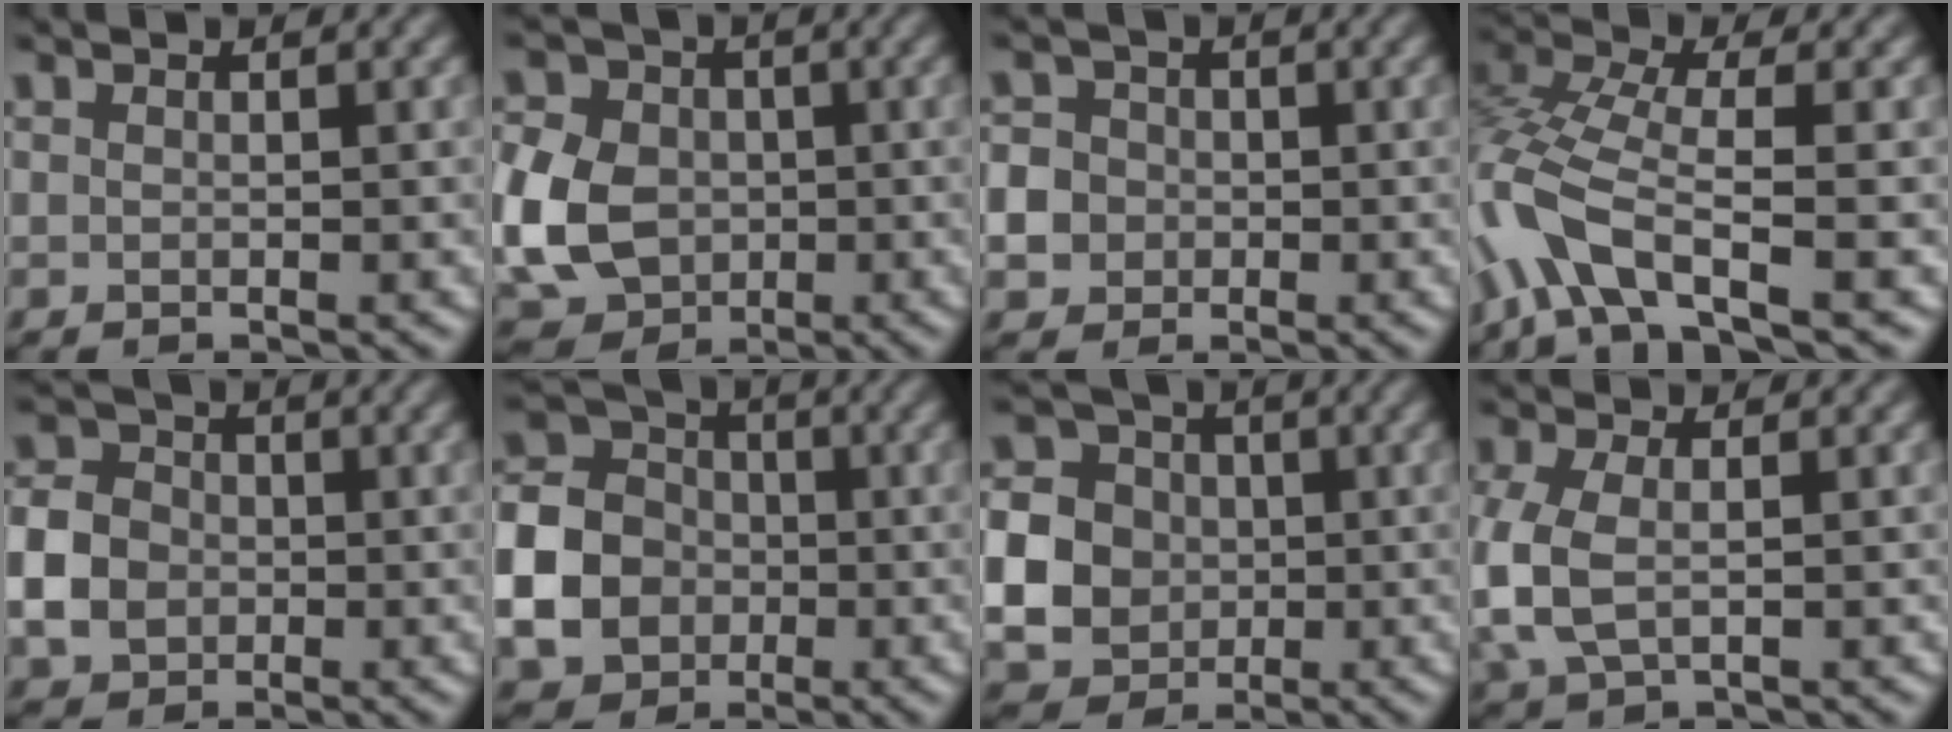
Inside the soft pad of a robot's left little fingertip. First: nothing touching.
{"total": 10.0, "force": [-1.5, 8.0, 5.8], "torque": [-0.132, -0.007, -0.041]}
{"total": 7.1, "force": [-1.4, 6.6, 2.1], "torque": [-0.041, 0.014, -0.050]}
{"total": 6.9, "force": [-3.6, 2.4, 5.4], "torque": [-0.121, 0.006, -0.092]}
{"total": 4.8, "force": [-1.5, 4.1, 2.1], "torque": [-0.043, 0.001, -0.038]}
{"total": 8.6, "force": [-2.5, 7.4, 3.7], "torque": [-0.097, -0.006, -0.063]}
{"total": 12.5, "force": [-1.2, 11.7, 4.1], "torque": [-0.116, -0.003, -0.044]}
{"total": 4.3, "force": [-0.8, 2.4, 3.5], "torque": [-0.099, -0.007, -0.016]}